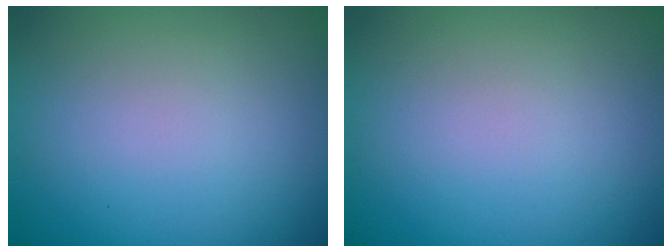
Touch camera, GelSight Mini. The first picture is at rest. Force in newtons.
{"total": 0.0}